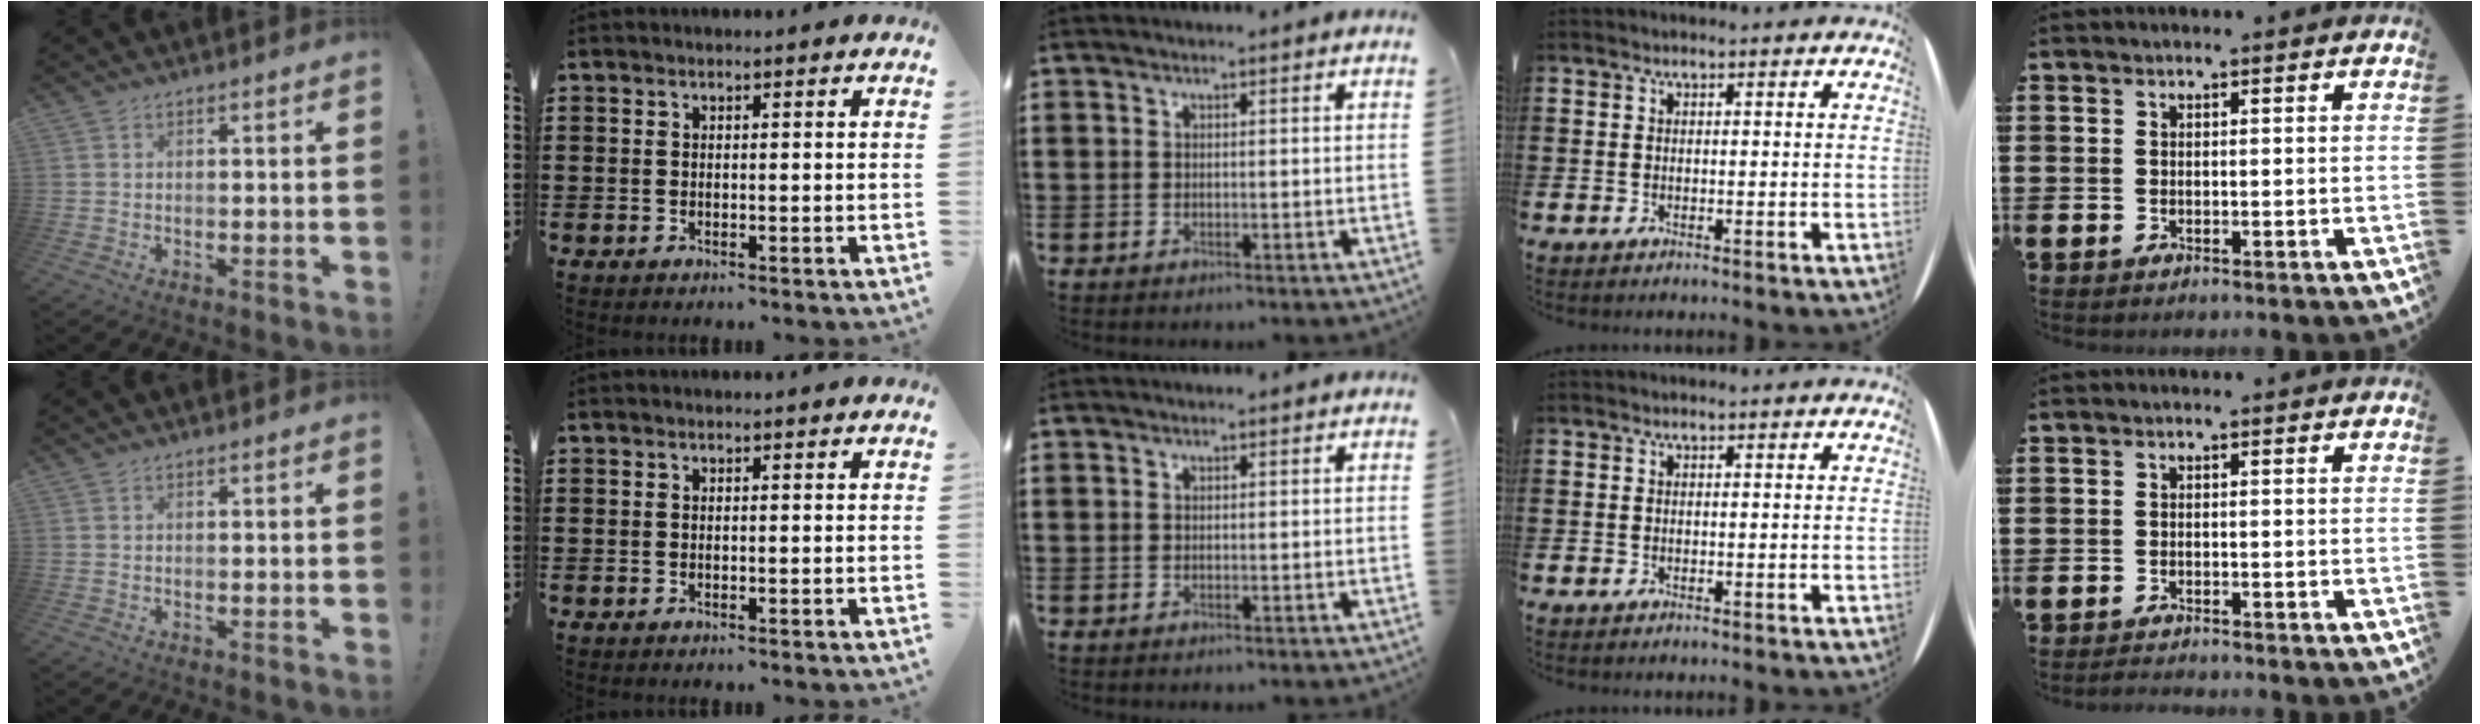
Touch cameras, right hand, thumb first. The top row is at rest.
{"little": {"total": 1.0, "force": [-1.0, -0.1, 0.1], "torque": [-0.004, 0.000, -0.020]}}